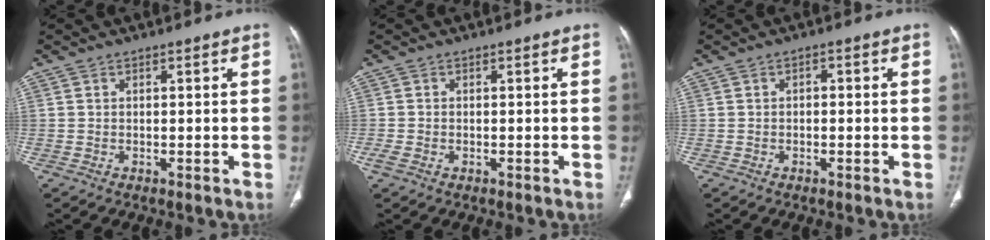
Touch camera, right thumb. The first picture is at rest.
{"total": 1.5, "force": [-0.6, 1.0, 1.0], "torque": [-0.034, 0.000, -0.011]}
{"total": 1.0, "force": [-0.1, 0.7, 0.7], "torque": [-0.008, 0.005, -0.004]}